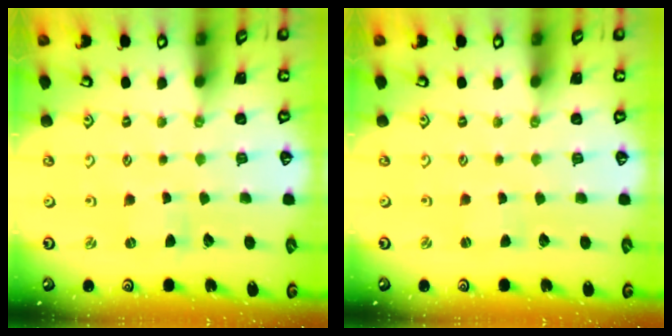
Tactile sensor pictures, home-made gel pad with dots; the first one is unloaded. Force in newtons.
{"total": 0.6, "press": 0.6, "slide": 0.0}